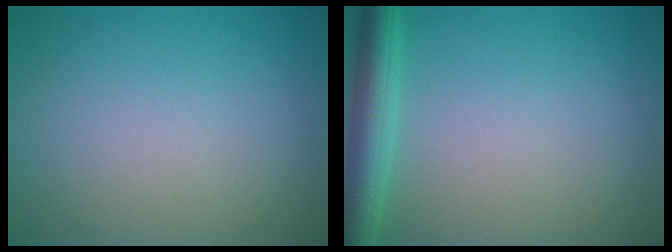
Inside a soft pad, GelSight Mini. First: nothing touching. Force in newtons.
{"total": 4.0, "press": 4.0, "slide": 0.2}